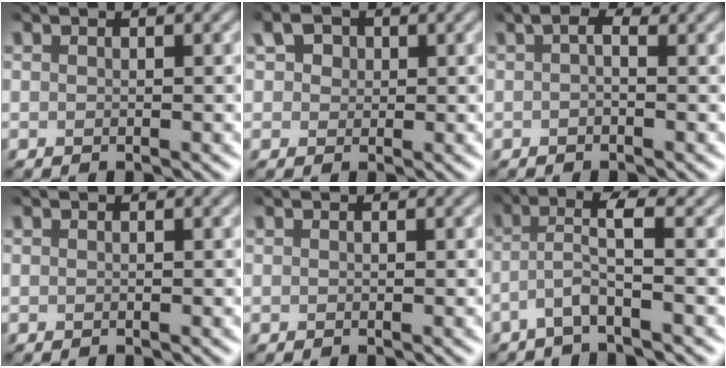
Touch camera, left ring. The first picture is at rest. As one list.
[{"total": 2.3, "force": [0.9, 1.8, 1.1], "torque": [-0.020, 0.004, 0.008]}, {"total": 0.9, "force": [-0.1, 0.3, 0.9], "torque": [-0.020, 0.000, -0.004]}, {"total": 0.0}, {"total": 0.0}, {"total": 3.2, "force": [-1.0, 0.1, 3.1], "torque": [-0.061, 0.011, -0.031]}]